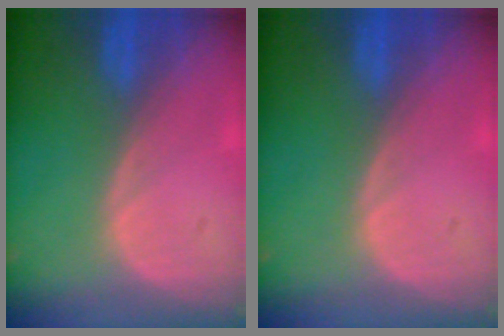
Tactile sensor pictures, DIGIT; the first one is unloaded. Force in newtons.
{"total": 0.0}